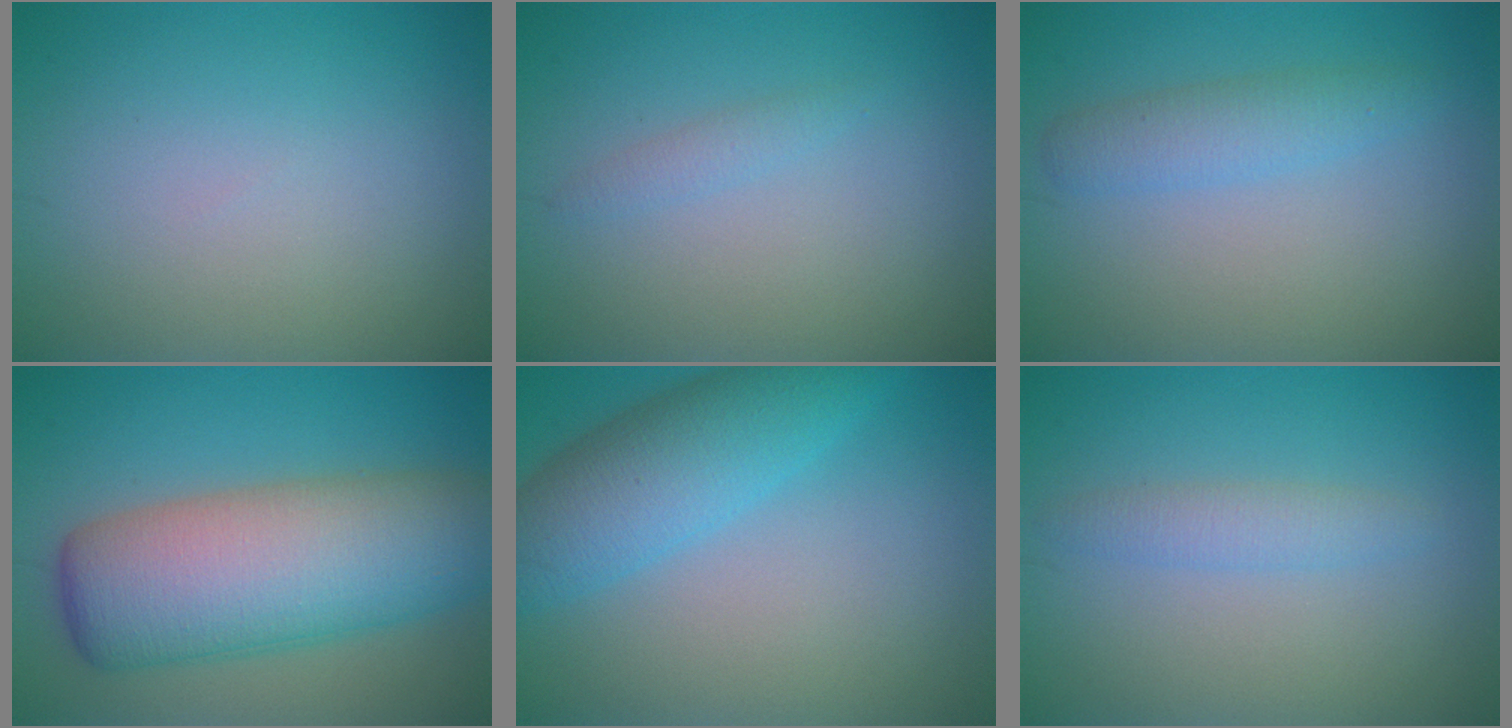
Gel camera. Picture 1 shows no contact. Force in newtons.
{"total": 1.0, "press": 1.0, "slide": 0.1}
{"total": 2.5, "press": 2.5, "slide": 0.0}
{"total": 11.5, "press": 11.5, "slide": 0.5}
{"total": 6.3, "press": 6.3, "slide": 0.0}
{"total": 1.8, "press": 1.8, "slide": 0.2}